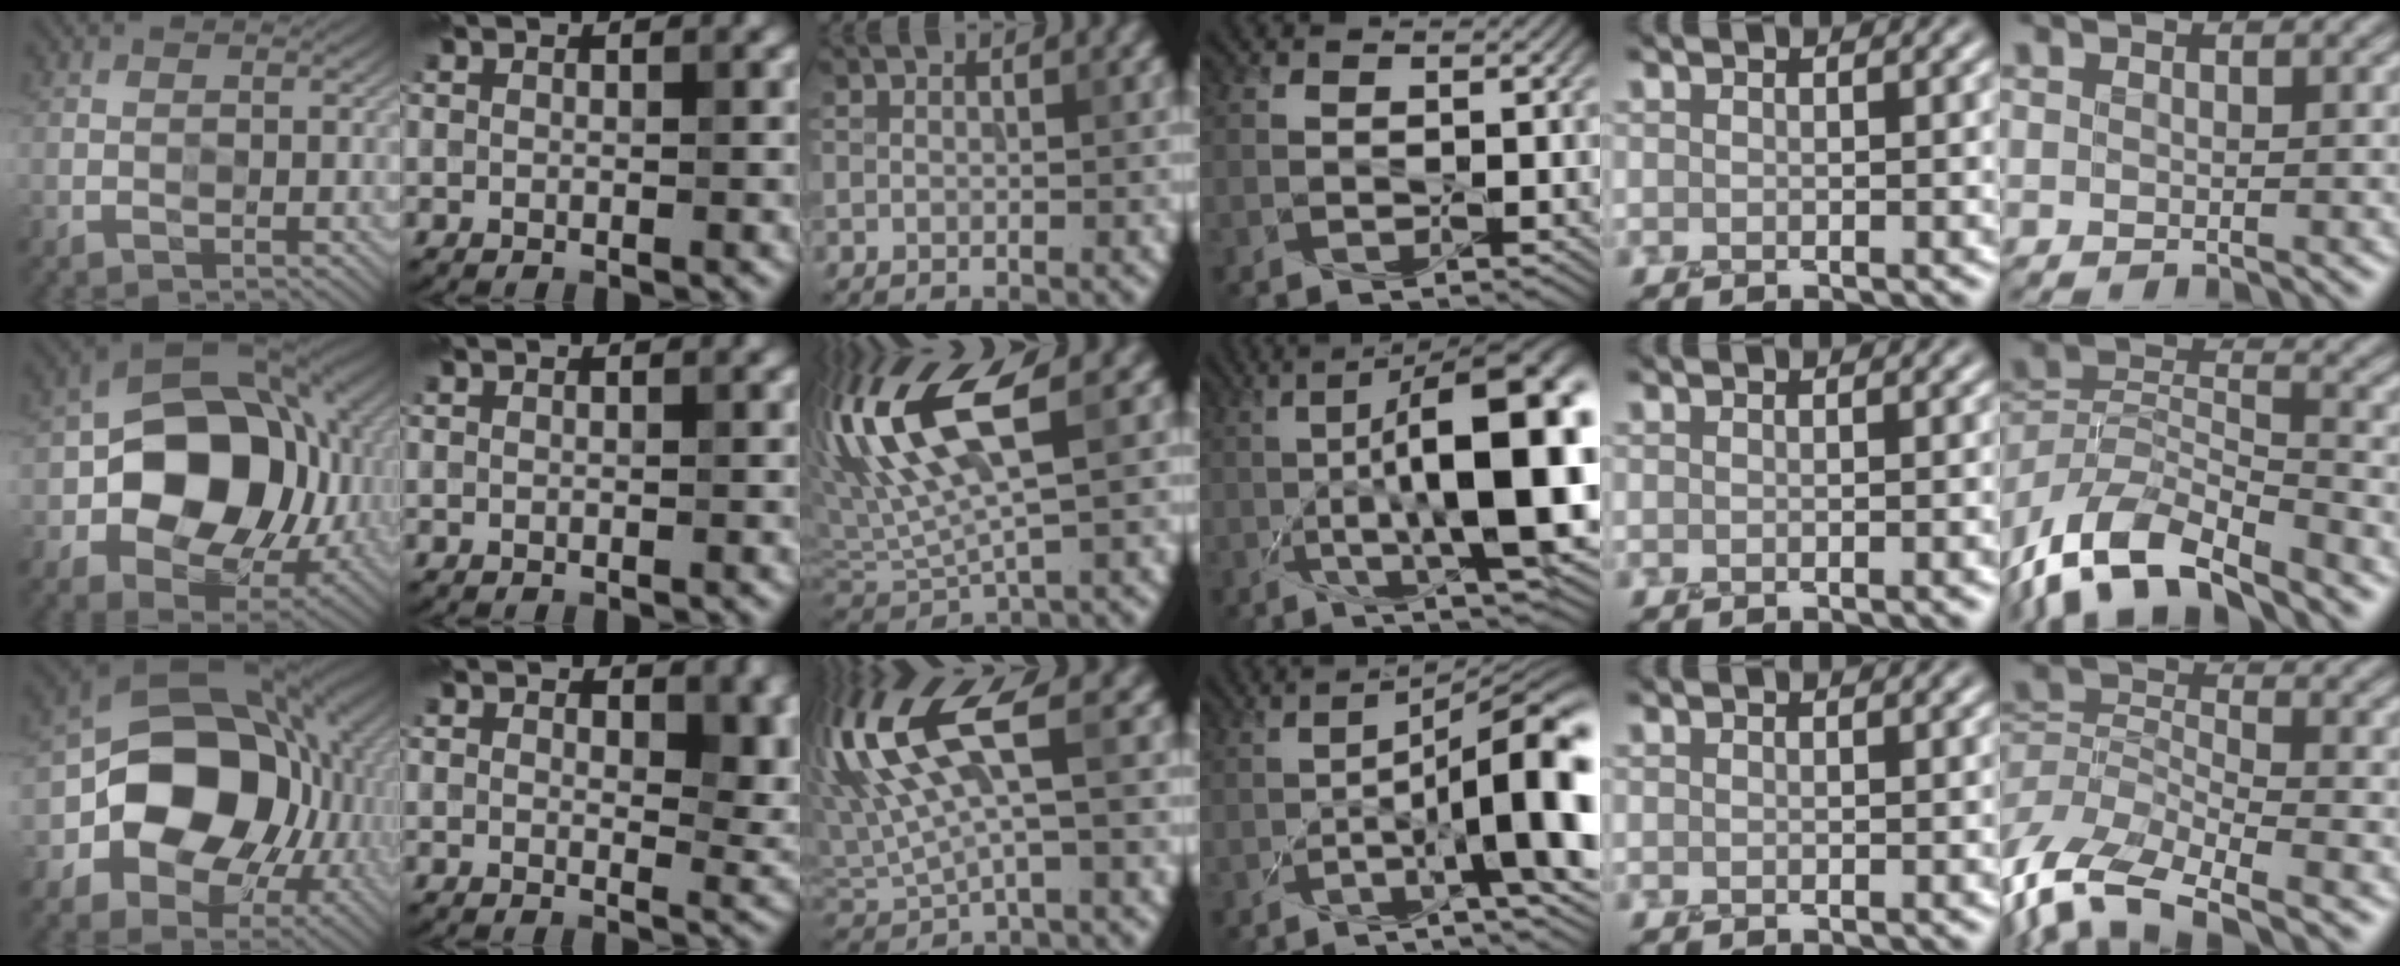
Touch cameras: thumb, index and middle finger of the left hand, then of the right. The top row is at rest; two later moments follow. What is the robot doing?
{"motion": "screw", "object": "medicine bottle"}